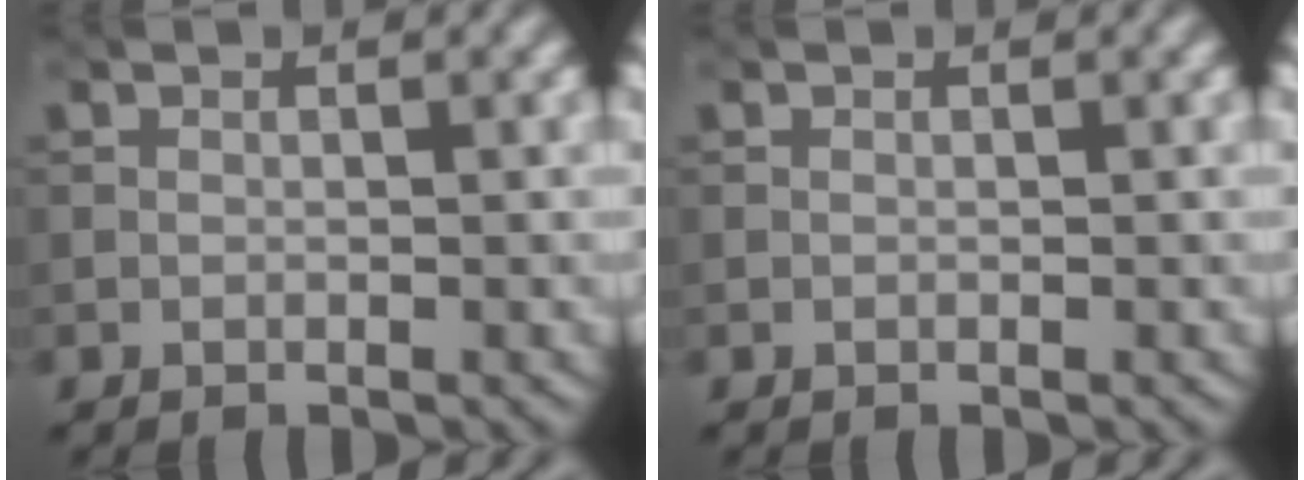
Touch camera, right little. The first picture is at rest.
{"total": 0.0}